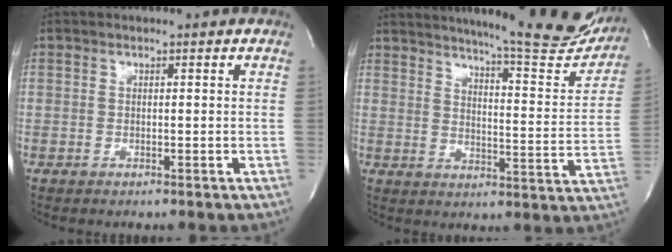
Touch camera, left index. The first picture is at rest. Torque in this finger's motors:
{"motor_torque": [0.27, -0.29, 0.46, 0.05]}